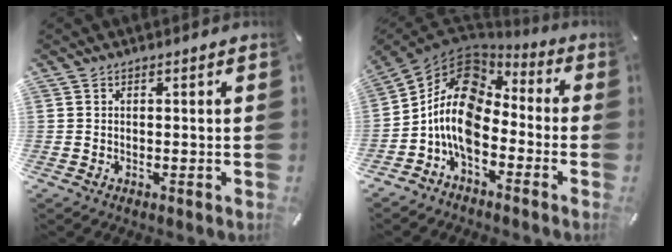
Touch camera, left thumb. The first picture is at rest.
{"total": 13.8, "force": [-3.6, 9.2, 9.7], "torque": [-0.216, 0.023, -0.073]}